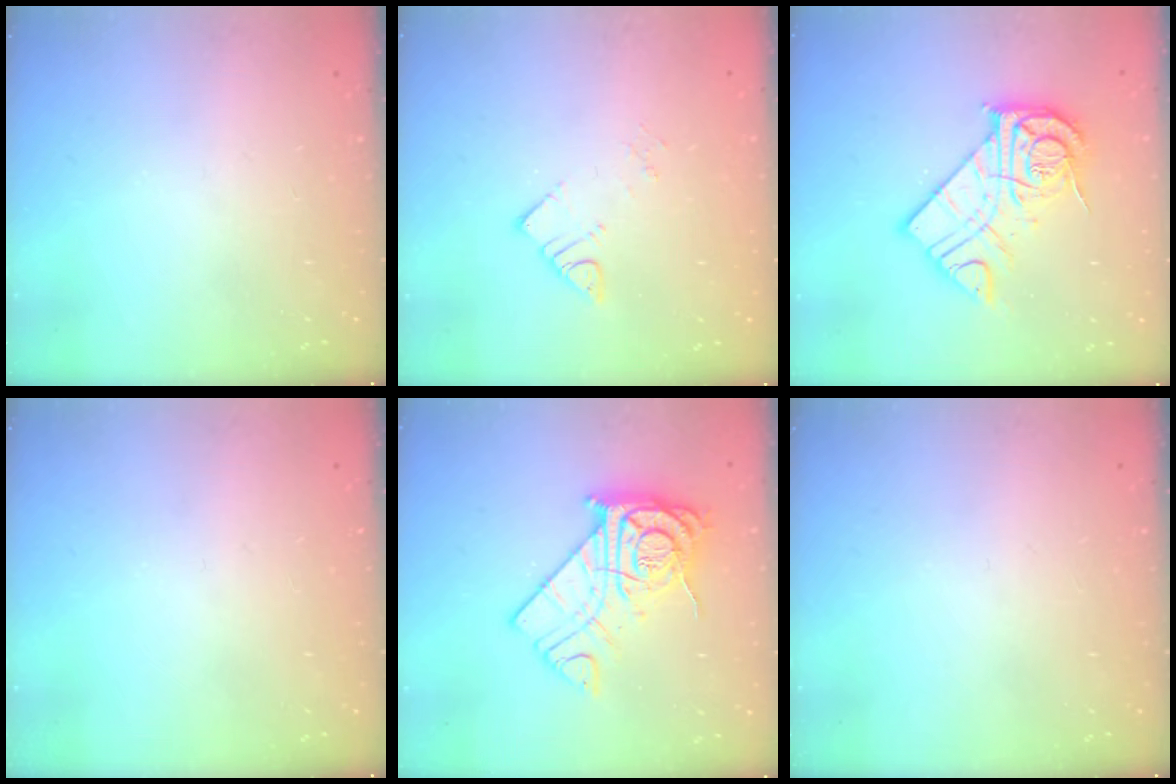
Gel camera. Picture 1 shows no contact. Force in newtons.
{"total": 5.1, "press": 5.1, "slide": 0.4}
{"total": 15.8, "press": 15.7, "slide": 1.3}
{"total": 0.0}
{"total": 15.8, "press": 15.8, "slide": 1.4}
{"total": 0.0}